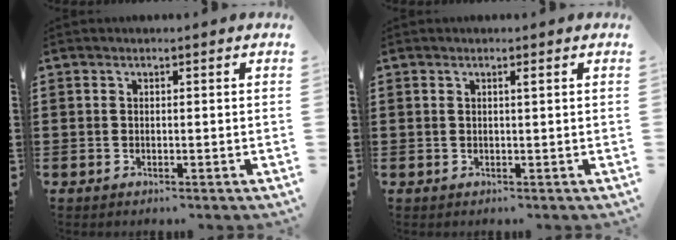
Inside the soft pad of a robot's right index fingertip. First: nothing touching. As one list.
[{"total": 0.6, "force": [0.3, 0.0, 0.5], "torque": [-0.010, -0.001, 0.006]}]